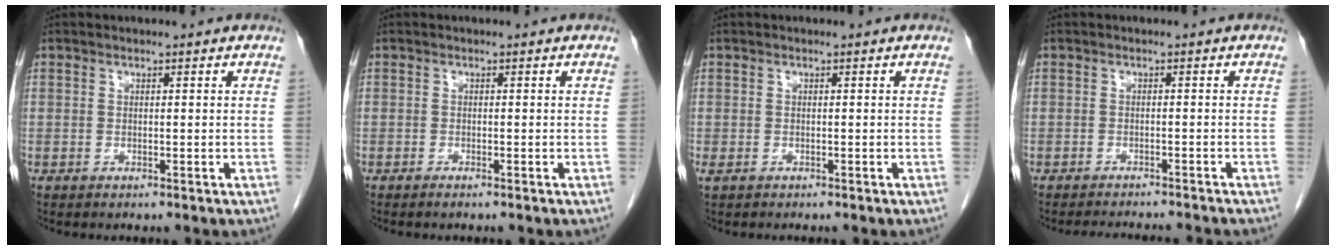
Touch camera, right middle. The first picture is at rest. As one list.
[{"total": 0.7, "force": [-0.5, -0.1, 0.4], "torque": [-0.011, -0.001, -0.010]}, {"total": 1.1, "force": [-0.7, 0.6, 0.6], "torque": [-0.015, -0.002, -0.007]}, {"total": 7.6, "force": [-7.2, 0.3, 2.5], "torque": [-0.029, -0.010, -0.090]}]